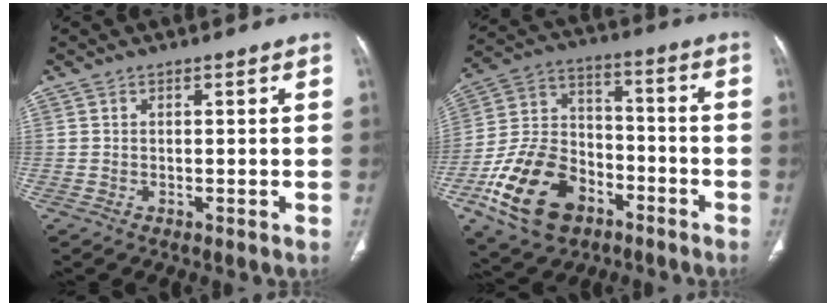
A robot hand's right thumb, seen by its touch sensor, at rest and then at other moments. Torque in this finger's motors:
{"motor_torque": [0.11, 0.54, 1.34, -1.43, 0.15]}